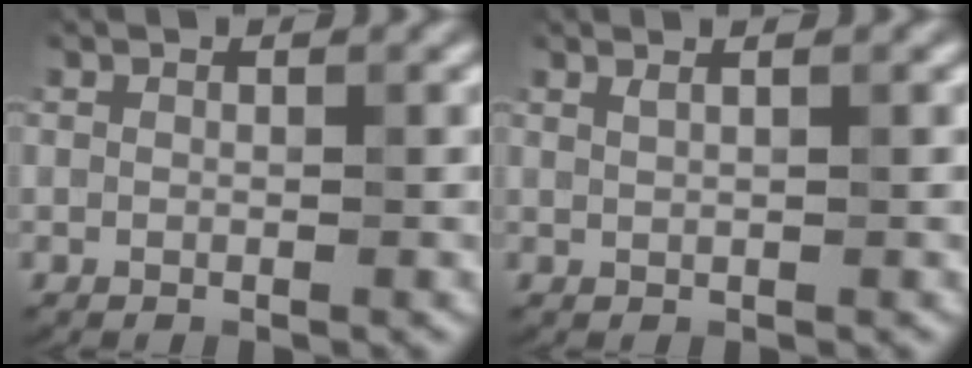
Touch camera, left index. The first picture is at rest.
{"total": 1.8, "force": [1.1, 0.7, 1.2], "torque": [-0.003, -0.001, 0.000]}